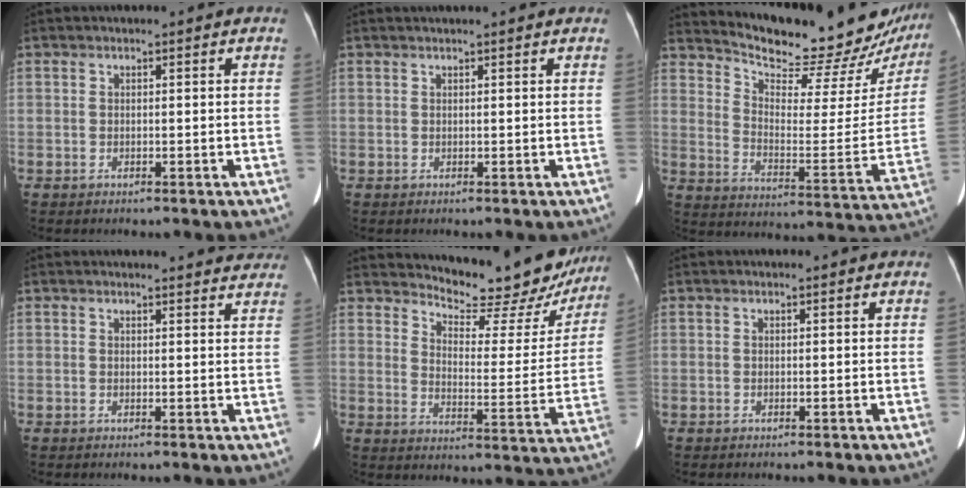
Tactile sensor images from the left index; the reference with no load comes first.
{"total": 3.3, "force": [2.9, -0.1, 1.5], "torque": [-0.017, 0.027, 0.036]}
{"total": 21.9, "force": [20.5, 4.6, 6.2], "torque": [-0.093, -0.070, 0.271]}
{"total": 10.2, "force": [9.9, 1.7, 2.3], "torque": [-0.005, -0.009, 0.088]}
{"total": 16.9, "force": [15.6, 4.6, 4.7], "torque": [-0.055, -0.045, 0.186]}
{"total": 0.0}